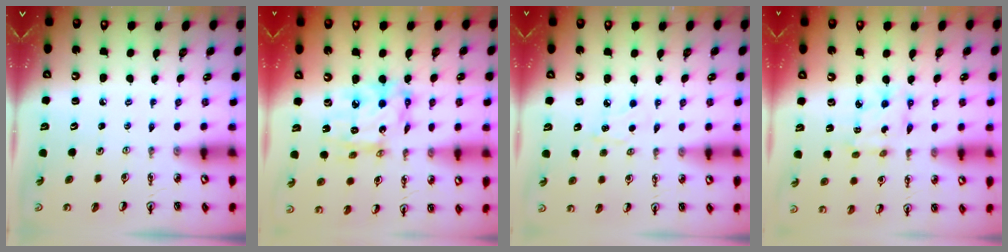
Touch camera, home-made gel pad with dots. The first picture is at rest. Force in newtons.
{"total": 12.9, "press": 12.8, "slide": 1.7}
{"total": 4.2, "press": 4.1, "slide": 0.6}
{"total": 4.2, "press": 4.2, "slide": 0.3}